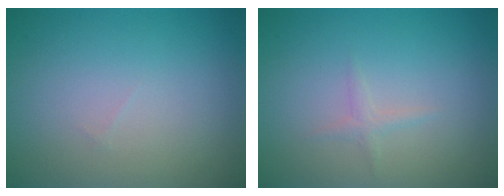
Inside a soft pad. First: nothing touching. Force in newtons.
{"total": 0.8, "press": 0.8, "slide": 0.1}